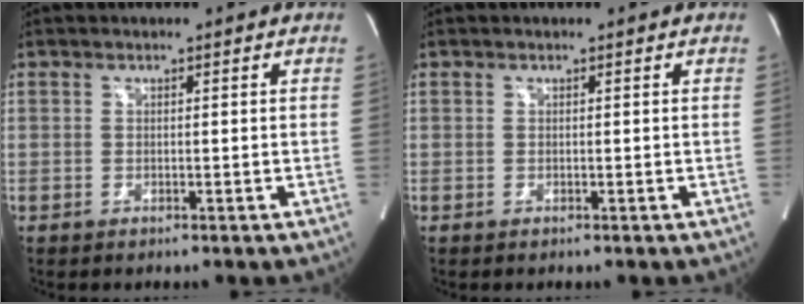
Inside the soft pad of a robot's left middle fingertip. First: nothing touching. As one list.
[{"total": 0.0}]